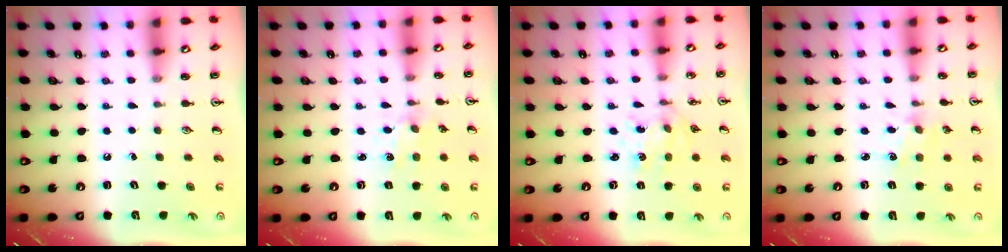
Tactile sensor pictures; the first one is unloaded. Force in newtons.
{"total": 1.2, "press": 1.2, "slide": 0.3}
{"total": 1.9, "press": 1.8, "slide": 0.8}
{"total": 2.0, "press": 2.0, "slide": 0.3}